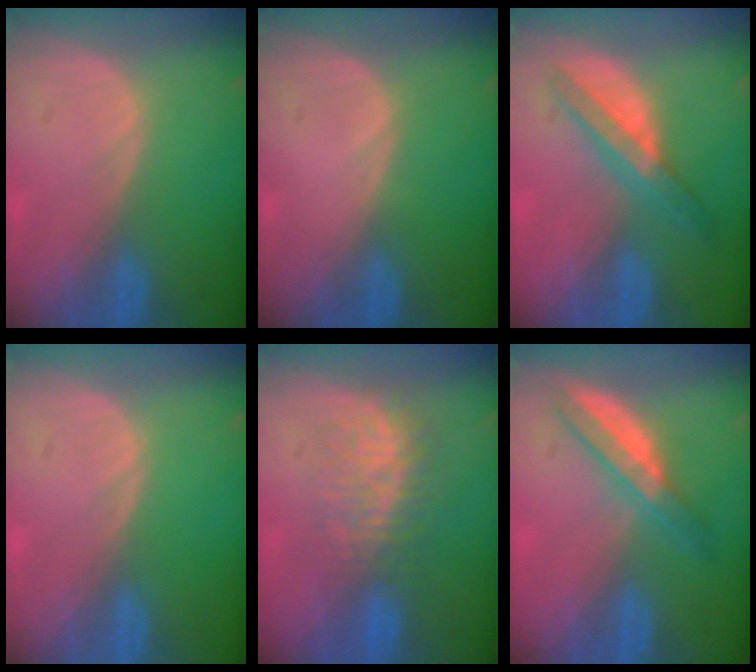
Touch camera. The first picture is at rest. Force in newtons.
{"total": 0.0}
{"total": 6.6, "press": 5.7, "slide": 3.4}
{"total": 0.0}
{"total": 7.7, "press": 7.4, "slide": 1.9}
{"total": 5.5, "press": 5.0, "slide": 2.2}